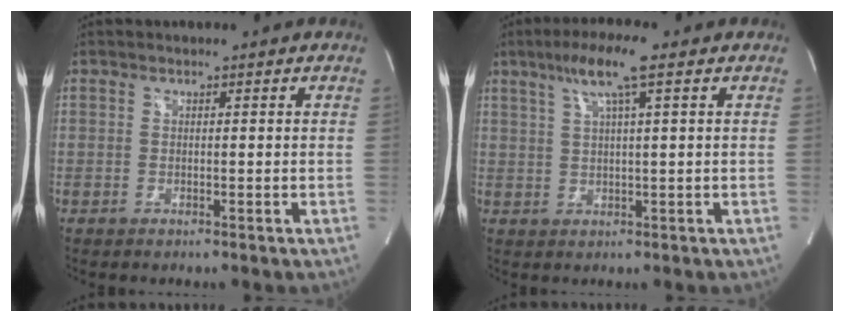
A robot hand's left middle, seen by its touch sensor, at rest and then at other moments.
{"total": 6.8, "force": [3.5, -0.1, 5.8], "torque": [-0.111, 0.014, 0.064]}